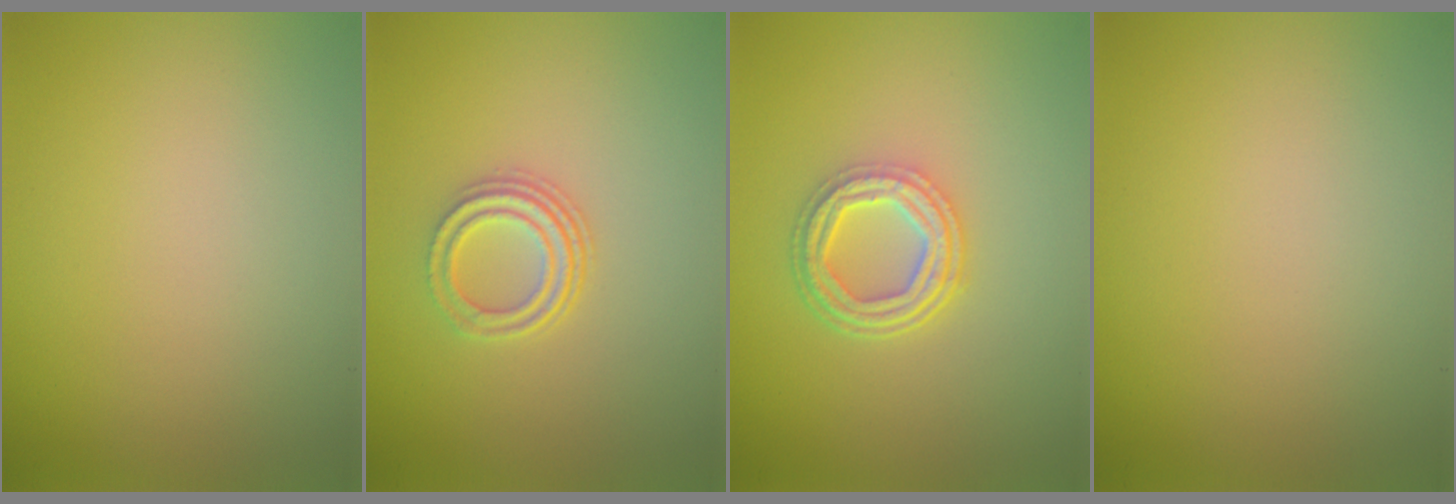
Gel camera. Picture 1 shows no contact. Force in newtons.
{"total": 2.9, "press": 2.1, "slide": 2.0}
{"total": 4.4, "press": 3.3, "slide": 2.8}
{"total": 0.0}